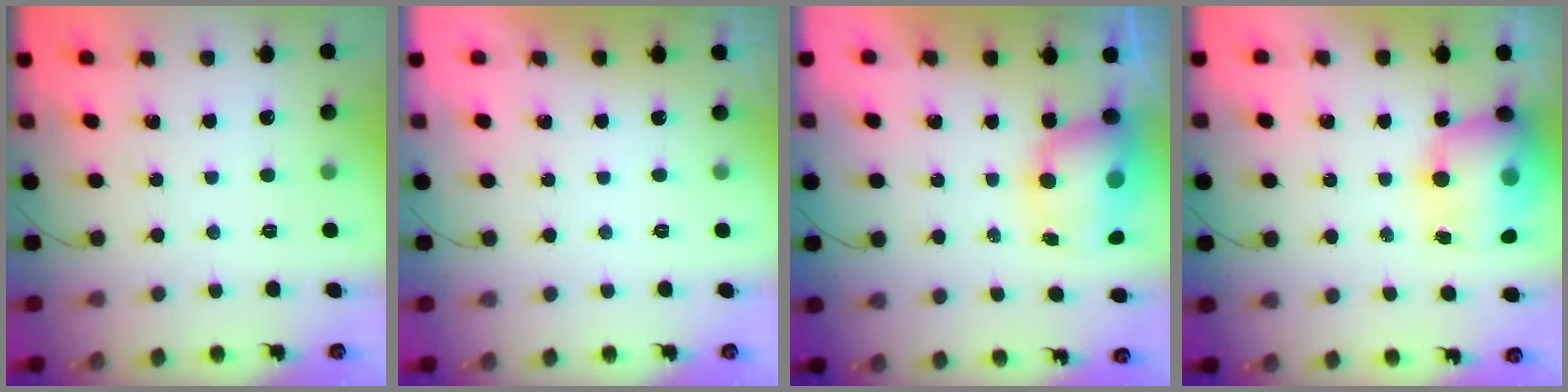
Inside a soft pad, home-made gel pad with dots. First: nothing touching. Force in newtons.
{"total": 0.0}
{"total": 9.5, "press": 9.2, "slide": 2.6}
{"total": 14.6, "press": 14.3, "slide": 3.3}